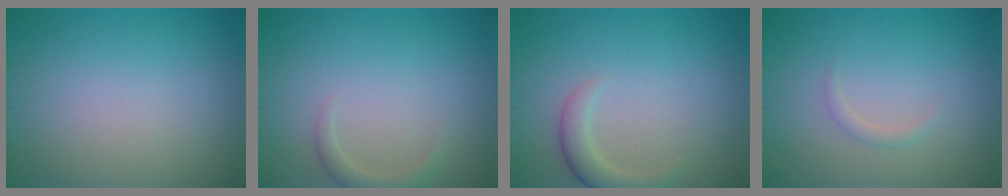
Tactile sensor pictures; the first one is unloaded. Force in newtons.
{"total": 1.6, "press": 1.6, "slide": 0.1}
{"total": 2.5, "press": 2.5, "slide": 0.2}
{"total": 0.8, "press": 0.8, "slide": 0.1}